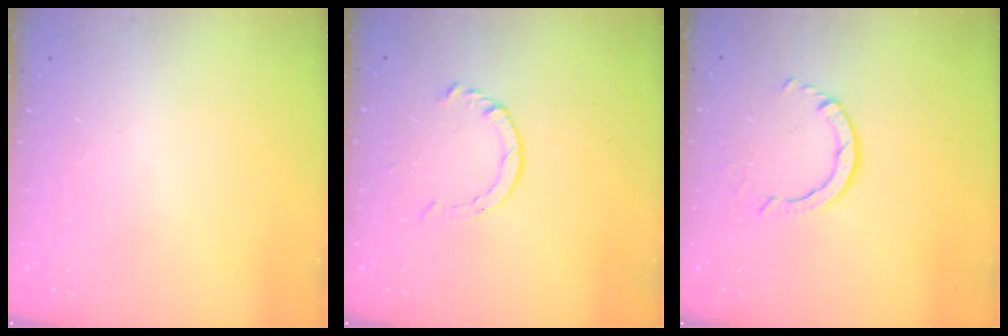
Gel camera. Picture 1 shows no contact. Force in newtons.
{"total": 3.0, "press": 2.9, "slide": 0.3}
{"total": 3.0, "press": 3.0, "slide": 0.4}